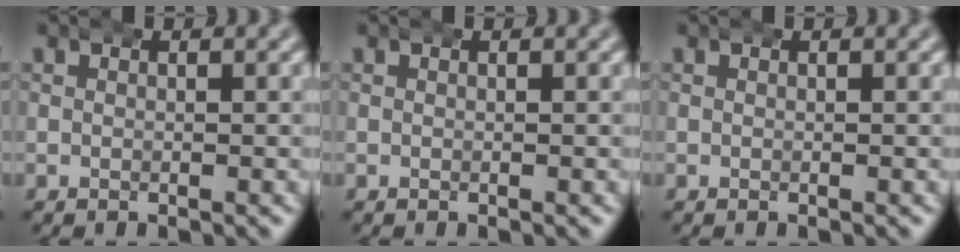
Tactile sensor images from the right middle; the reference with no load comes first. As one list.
[{"total": 0.0}, {"total": 0.0}]